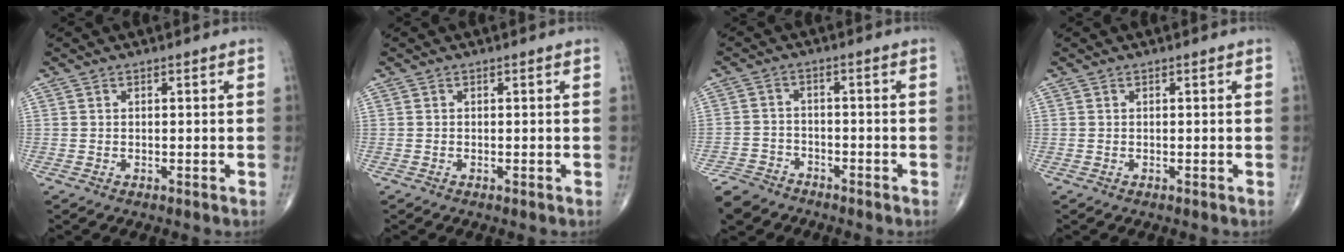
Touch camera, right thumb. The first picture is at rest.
{"total": 0.0}
{"total": 6.7, "force": [-5.5, 3.7, 1.3], "torque": [-0.027, 0.016, -0.106]}
{"total": 0.0}